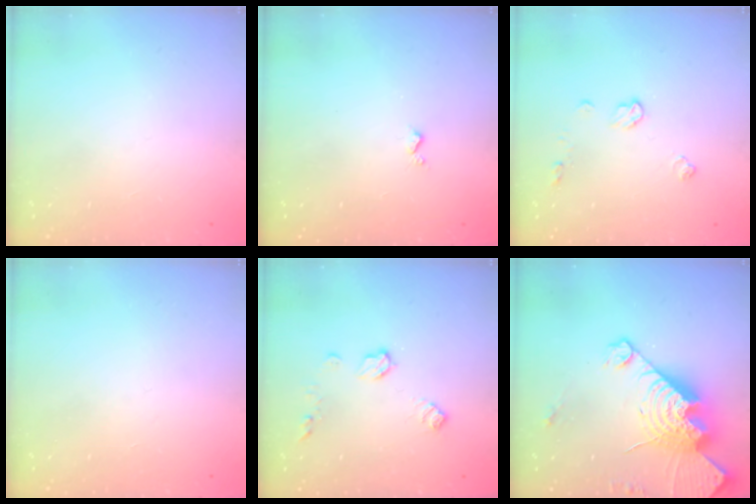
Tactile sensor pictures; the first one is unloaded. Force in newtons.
{"total": 3.0, "press": 2.9, "slide": 0.5}
{"total": 6.8, "press": 6.8, "slide": 0.5}
{"total": 0.0}
{"total": 7.1, "press": 7.1, "slide": 0.3}
{"total": 19.3, "press": 19.3, "slide": 1.6}